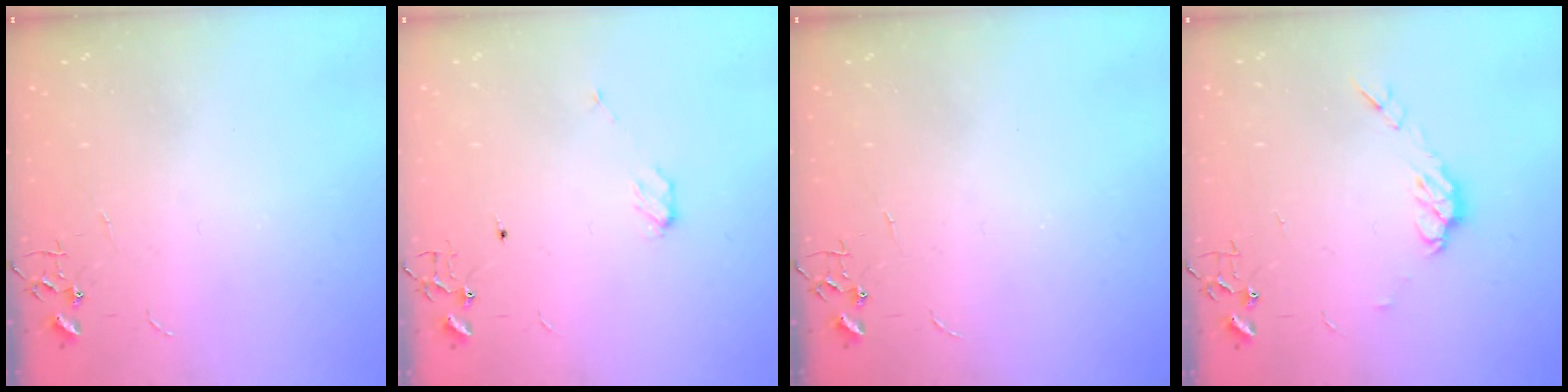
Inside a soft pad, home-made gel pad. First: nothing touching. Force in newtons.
{"total": 3.5, "press": 3.5, "slide": 0.5}
{"total": 0.0}
{"total": 7.3, "press": 7.2, "slide": 0.4}